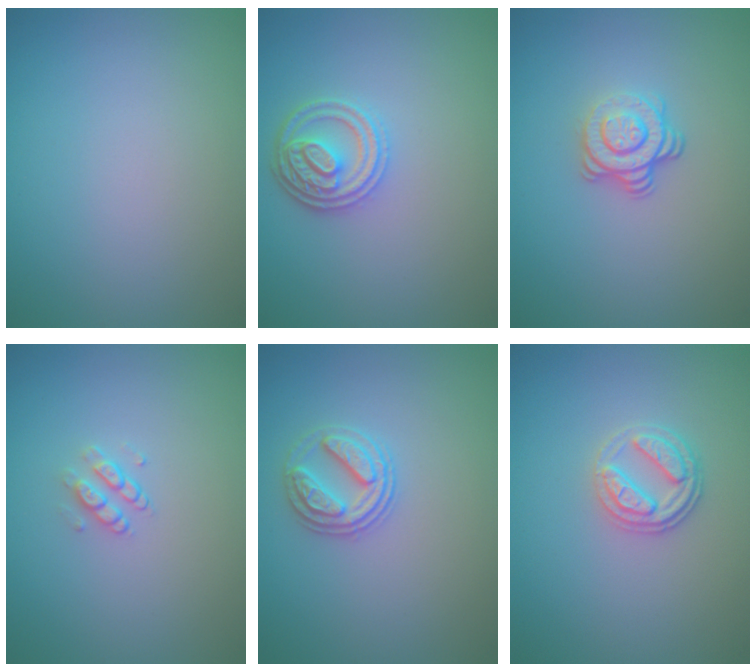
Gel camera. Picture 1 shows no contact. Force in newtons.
{"total": 3.2, "press": 3.0, "slide": 1.3}
{"total": 3.6, "press": 2.4, "slide": 2.7}
{"total": 1.4, "press": 1.0, "slide": 1.0}
{"total": 2.7, "press": 2.6, "slide": 0.9}
{"total": 2.7, "press": 2.4, "slide": 1.1}